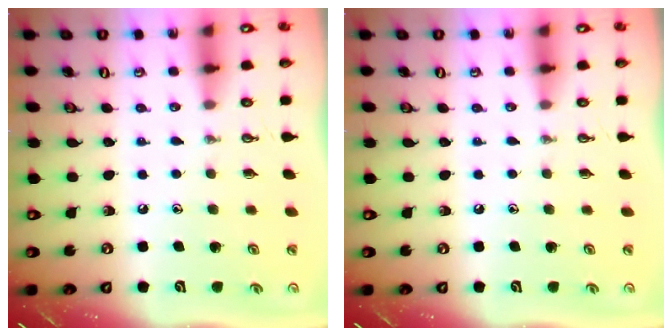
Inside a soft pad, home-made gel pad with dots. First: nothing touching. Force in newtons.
{"total": 0.0}